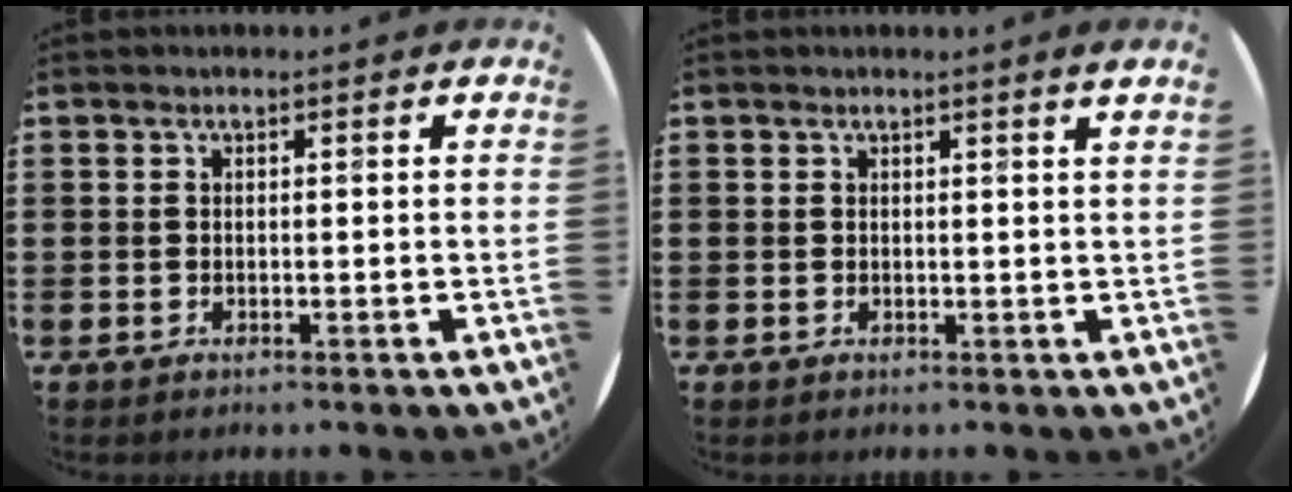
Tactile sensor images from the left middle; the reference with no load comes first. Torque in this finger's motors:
{"motor_torque": [-0.14, -0.27, 0.02, 0.02]}